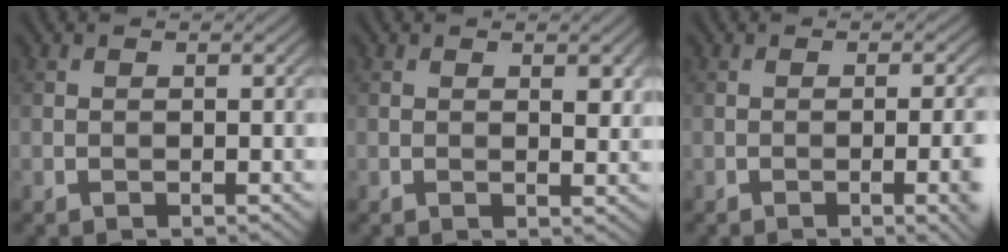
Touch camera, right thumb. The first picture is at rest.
{"total": 2.0, "force": [0.8, 0.9, 1.6], "torque": [-0.023, -0.006, 0.017]}
{"total": 4.5, "force": [-1.1, 1.0, 4.2], "torque": [-0.057, 0.002, -0.014]}